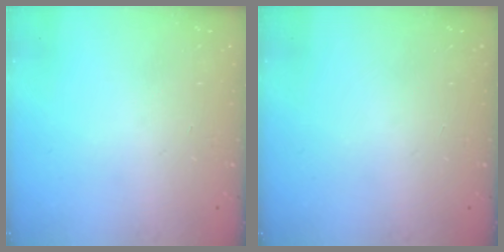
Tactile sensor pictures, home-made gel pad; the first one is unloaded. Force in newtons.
{"total": 0.0}